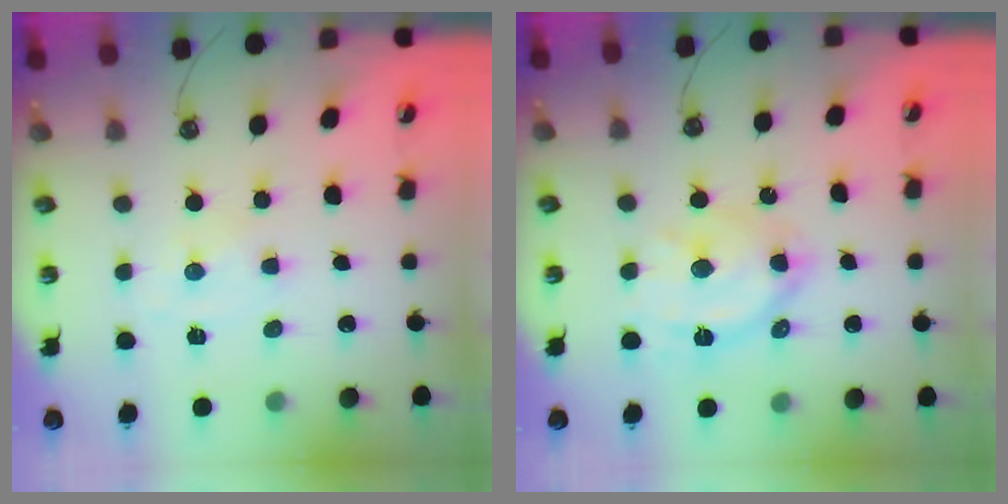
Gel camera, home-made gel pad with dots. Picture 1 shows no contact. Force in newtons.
{"total": 13.9, "press": 13.9, "slide": 0.9}